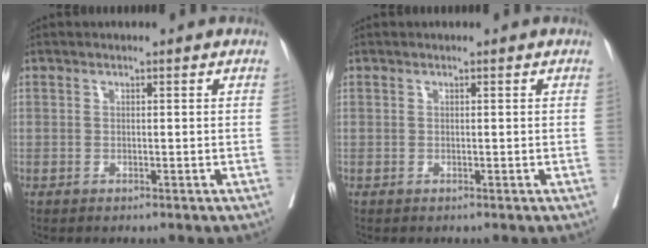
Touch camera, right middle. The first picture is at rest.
{"total": 0.0}